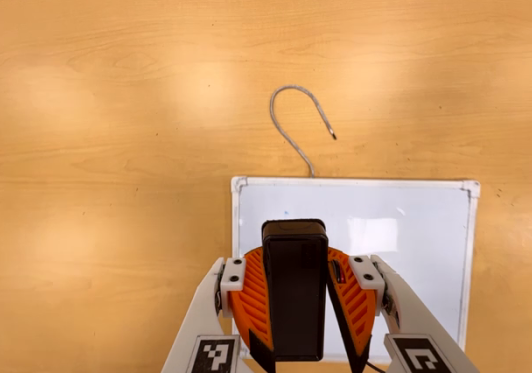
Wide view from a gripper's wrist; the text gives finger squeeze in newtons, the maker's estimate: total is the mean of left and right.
{"total": 9.9, "left": 9.2, "right": 10.6}